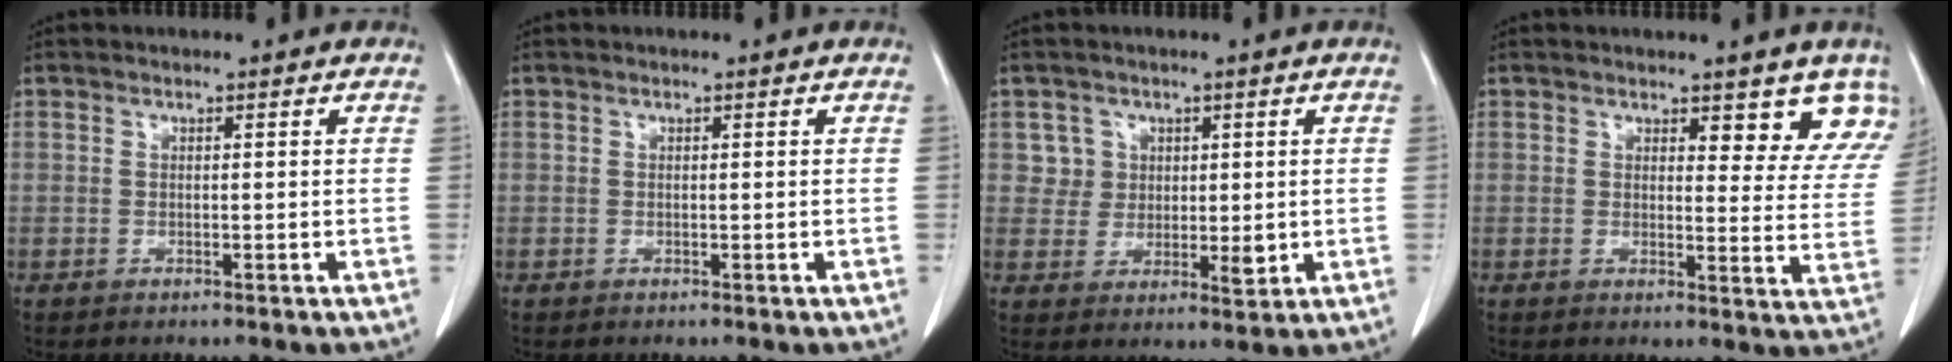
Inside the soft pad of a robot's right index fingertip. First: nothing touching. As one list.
[{"total": 0.0}, {"total": 4.7, "force": [1.7, 4.3, 0.9], "torque": [-0.006, 0.001, 0.031]}, {"total": 7.7, "force": [6.5, 2.8, 2.9], "torque": [0.001, -0.026, 0.052]}]